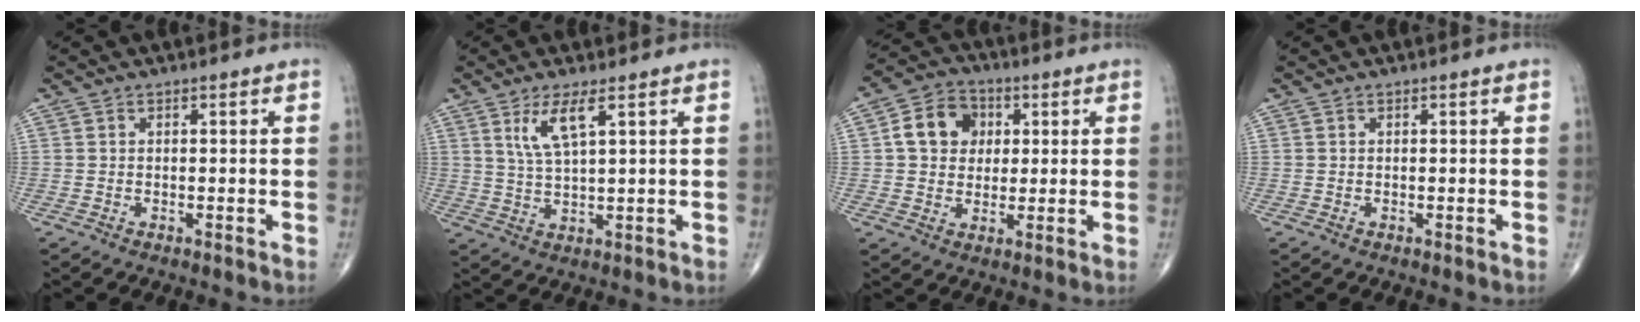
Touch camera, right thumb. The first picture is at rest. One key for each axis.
{"total": 6.0, "fx": 2.9, "fy": 1.1, "fz": 5.1, "tx": -0.111, "ty": -0.018, "tz": 0.066}
{"total": 9.7, "fx": 1.9, "fy": 7.9, "fz": 5.2, "tx": -0.060, "ty": 0.006, "tz": 0.023}
{"total": 0.0}